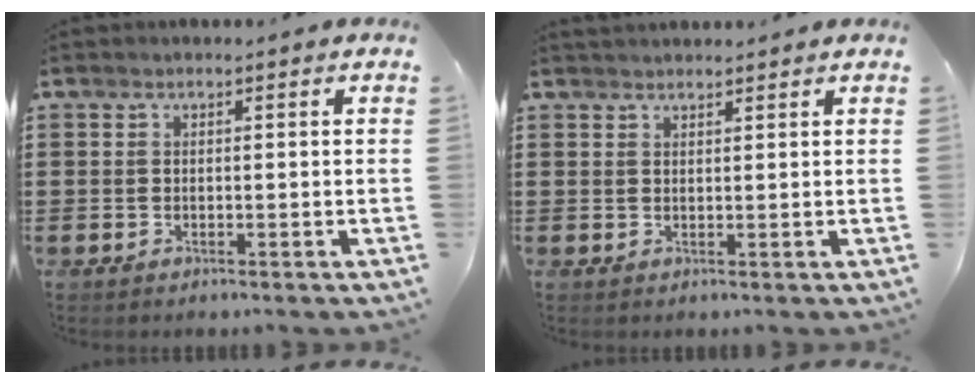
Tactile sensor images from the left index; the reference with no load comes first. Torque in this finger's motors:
{"motor_torque": [-0.10, 0.65, 0.14, 0.06]}